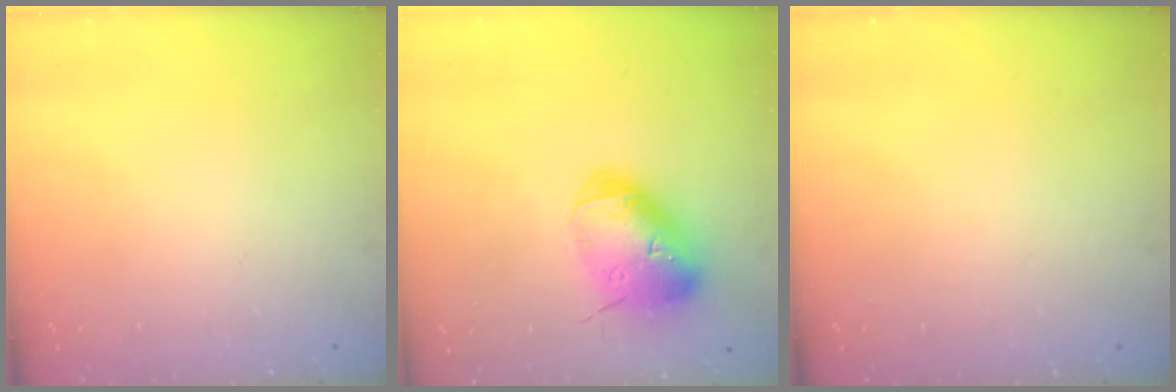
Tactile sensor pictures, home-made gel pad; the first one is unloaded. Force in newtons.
{"total": 16.3, "press": 16.2, "slide": 2.4}
{"total": 0.0}